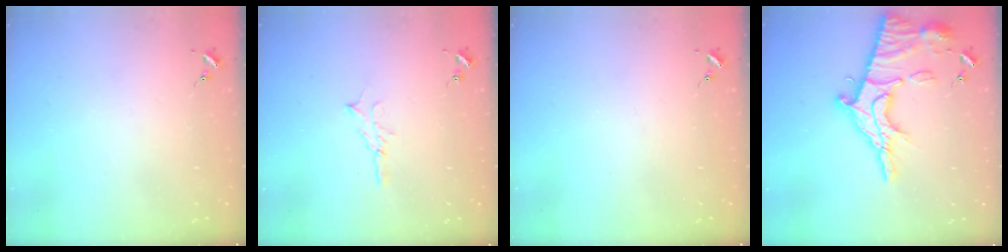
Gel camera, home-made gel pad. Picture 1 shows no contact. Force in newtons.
{"total": 4.7, "press": 4.7, "slide": 0.5}
{"total": 0.0}
{"total": 19.8, "press": 19.8, "slide": 1.8}